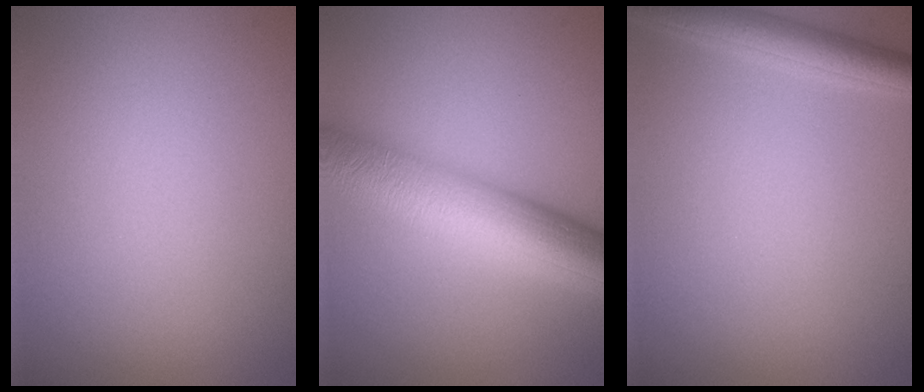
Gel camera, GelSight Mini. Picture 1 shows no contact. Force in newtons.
{"total": 9.6, "press": 9.6, "slide": 0.3}
{"total": 3.2, "press": 3.2, "slide": 0.1}